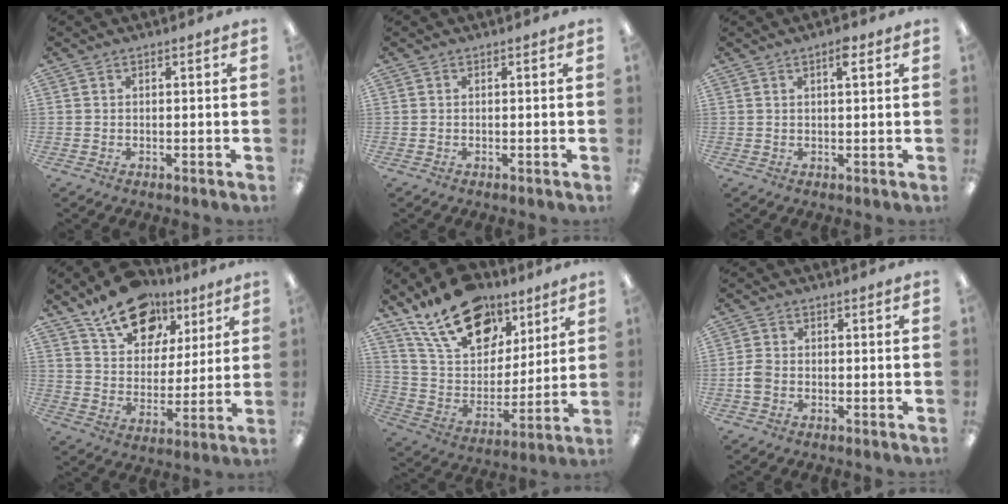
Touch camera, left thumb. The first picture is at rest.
{"total": 0.0}
{"total": 3.0, "force": [1.8, 0.7, 2.3], "torque": [-0.036, -0.002, 0.026]}
{"total": 16.6, "force": [11.3, 9.9, 7.0], "torque": [-0.107, -0.062, 0.204]}
{"total": 20.2, "force": [13.2, 11.8, 9.8], "torque": [-0.171, -0.065, 0.240]}
{"total": 3.2, "force": [-1.0, 2.3, 2.0], "torque": [-0.041, 0.004, -0.018]}